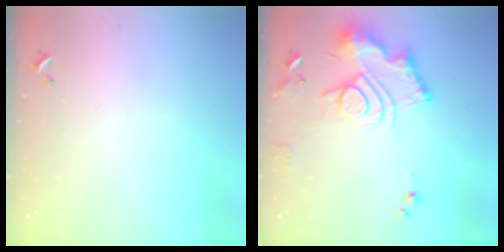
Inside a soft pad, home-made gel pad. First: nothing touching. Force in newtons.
{"total": 13.8, "press": 13.8, "slide": 1.3}